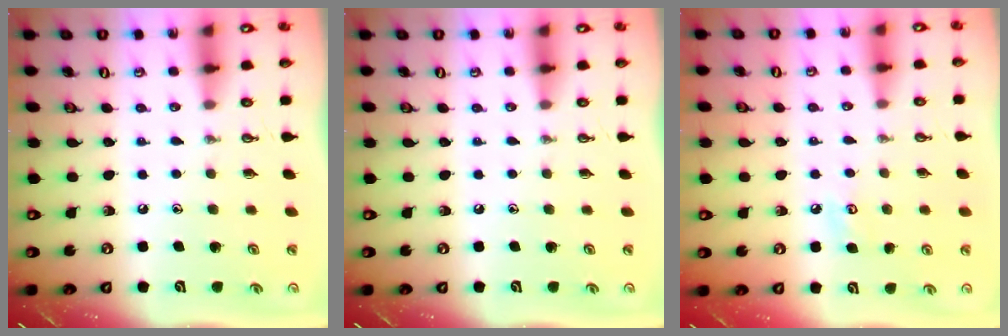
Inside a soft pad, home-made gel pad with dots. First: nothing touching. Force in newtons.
{"total": 0.0}
{"total": 5.9, "press": 5.8, "slide": 0.7}